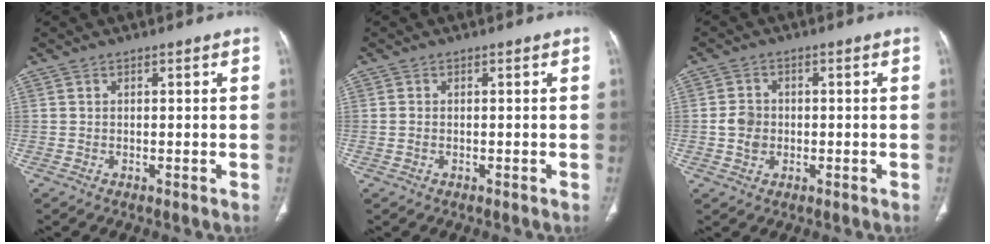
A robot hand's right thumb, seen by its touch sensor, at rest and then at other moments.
{"total": 0.9, "force": [-0.2, 0.6, 0.6], "torque": [-0.020, 0.002, -0.002]}
{"total": 3.9, "force": [-0.6, 3.3, 2.0], "torque": [-0.028, 0.006, -0.012]}